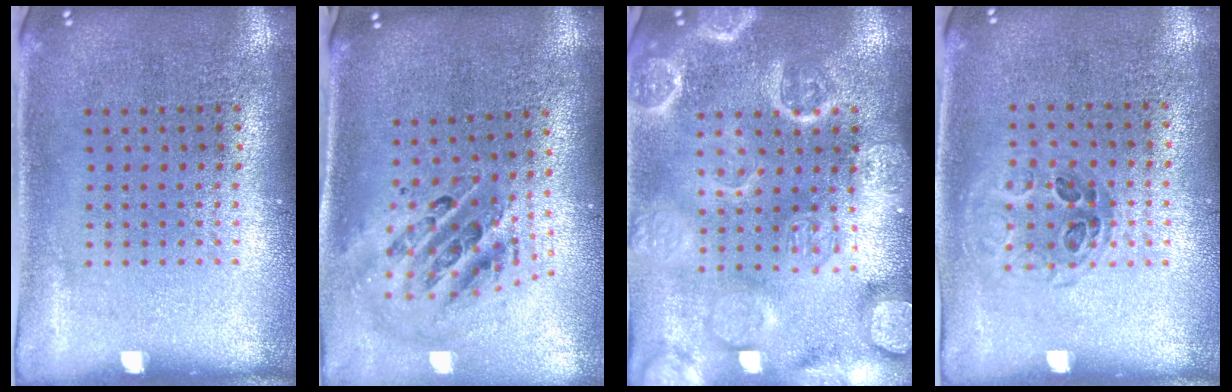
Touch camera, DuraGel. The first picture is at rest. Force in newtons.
{"total": 1.6, "press": 1.4, "slide": 0.8}
{"total": 3.9, "press": 3.9, "slide": 0.4}
{"total": 1.0, "press": 0.8, "slide": 0.5}